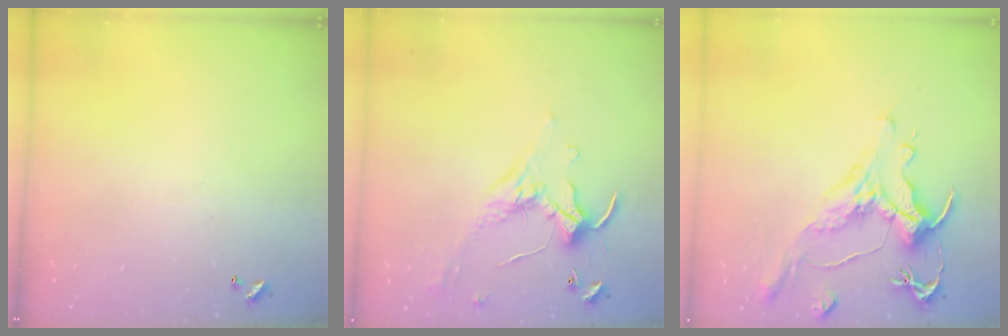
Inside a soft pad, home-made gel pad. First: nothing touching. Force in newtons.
{"total": 0.7, "press": 0.6, "slide": 0.4}
{"total": 1.5, "press": 0.4, "slide": 1.5}